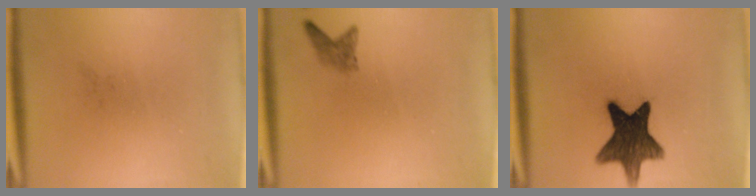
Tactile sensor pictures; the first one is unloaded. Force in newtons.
{"total": 1.6}
{"total": 12.5}